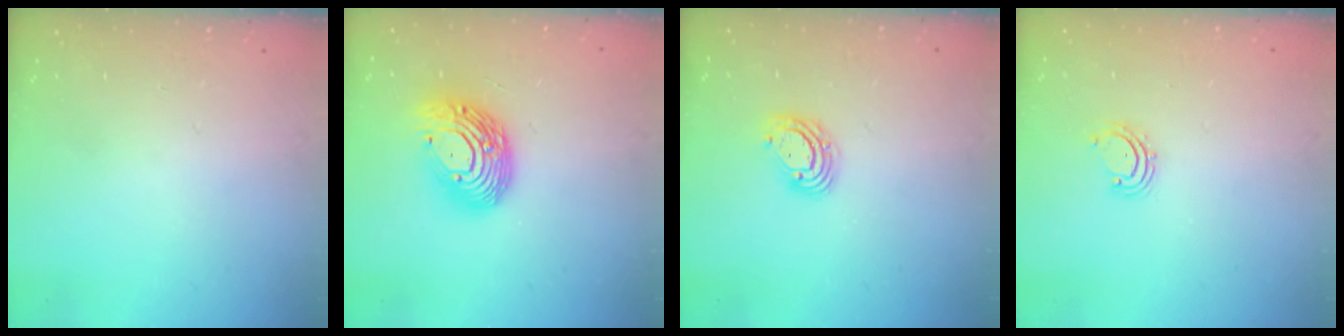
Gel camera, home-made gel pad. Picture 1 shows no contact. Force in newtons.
{"total": 16.4, "press": 16.4, "slide": 1.2}
{"total": 6.4, "press": 6.3, "slide": 1.2}
{"total": 2.7, "press": 2.6, "slide": 0.5}